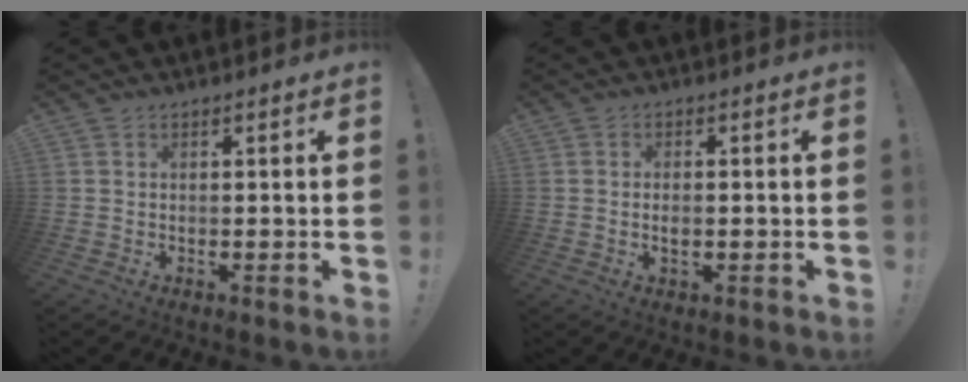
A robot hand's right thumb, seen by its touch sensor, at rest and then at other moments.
{"total": 1.5, "force": [-0.1, 0.8, 1.3], "torque": [-0.014, 0.001, -0.003]}